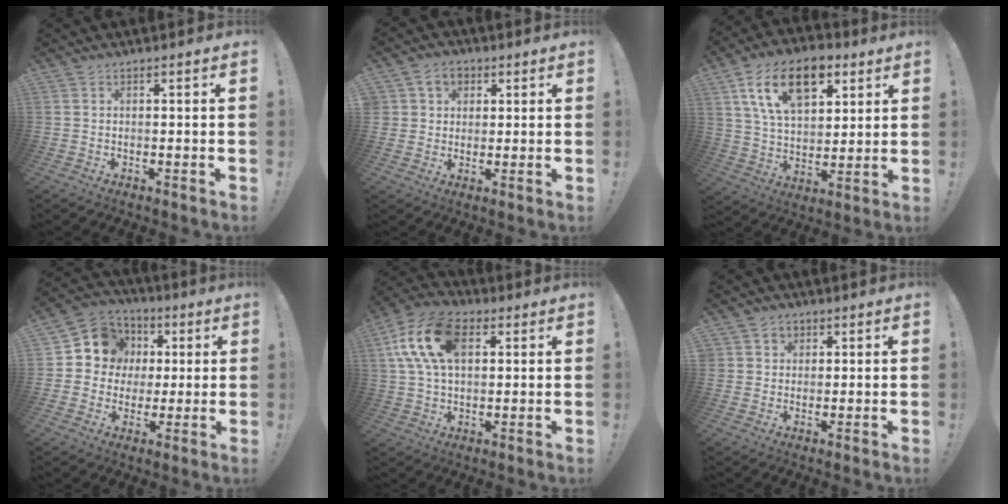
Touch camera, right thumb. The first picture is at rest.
{"total": 5.8, "force": [2.3, 5.1, 1.6], "torque": [-0.029, -0.004, 0.047]}
{"total": 17.9, "force": [8.6, 10.7, 11.5], "torque": [-0.189, -0.024, 0.156]}
{"total": 11.8, "force": [2.3, 11.0, 3.5], "torque": [-0.049, -0.001, 0.054]}
{"total": 17.6, "force": [5.5, 10.9, 12.8], "torque": [-0.245, 0.005, 0.099]}
{"total": 3.6, "force": [1.5, 3.2, 0.5], "torque": [-0.004, -0.006, 0.027]}